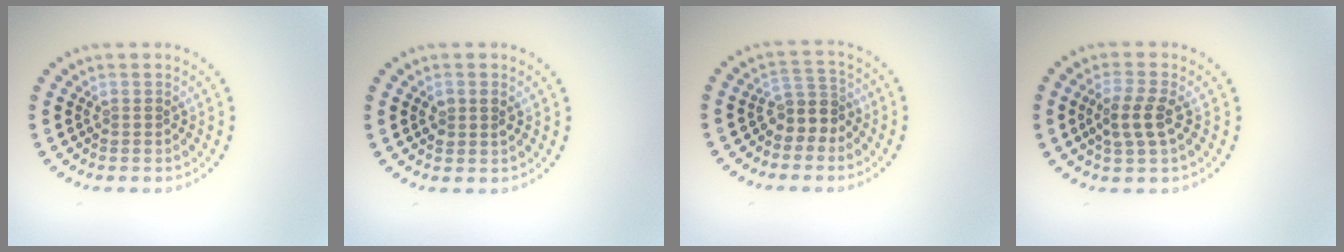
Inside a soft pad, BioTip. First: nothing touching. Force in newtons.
{"total": 1.4, "press": 1.4, "slide": 0.2}
{"total": 2.7, "press": 2.1, "slide": 1.7}
{"total": 2.8, "press": 2.6, "slide": 1.0}